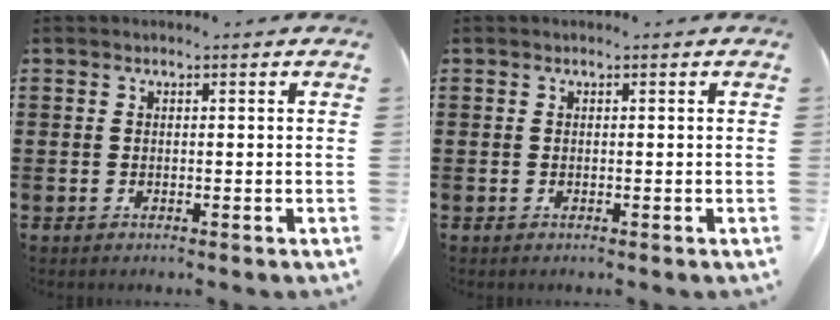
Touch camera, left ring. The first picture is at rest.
{"total": 0.0}